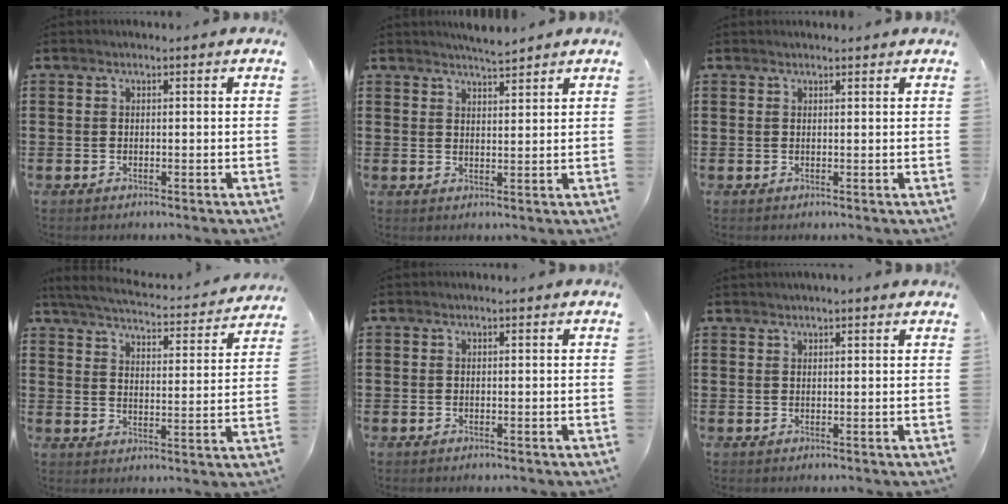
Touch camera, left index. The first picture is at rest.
{"total": 3.2, "force": [3.1, -0.1, 0.7], "torque": [-0.020, -0.005, 0.057]}
{"total": 0.6, "force": [0.6, 0.0, 0.1], "torque": [-0.004, -0.001, 0.012]}
{"total": 4.7, "force": [4.4, -0.2, 1.6], "torque": [-0.056, -0.035, 0.070]}
{"total": 0.0}
{"total": 1.2, "force": [1.1, 0.0, 0.3], "torque": [-0.007, 0.000, 0.022]}